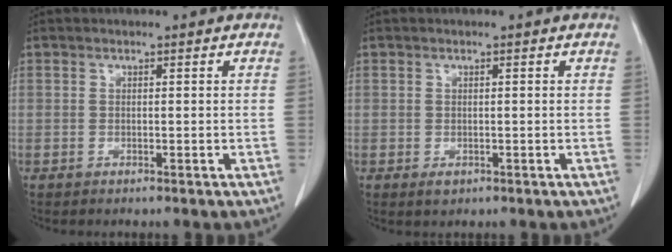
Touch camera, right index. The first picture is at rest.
{"total": 1.2, "force": [-0.5, 0.9, 0.7], "torque": [-0.009, 0.000, -0.003]}